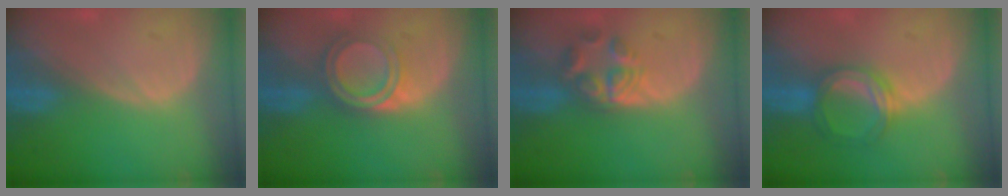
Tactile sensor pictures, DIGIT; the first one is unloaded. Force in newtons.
{"total": 5.3, "press": 4.9, "slide": 1.9}
{"total": 5.7, "press": 4.7, "slide": 3.2}
{"total": 5.1, "press": 5.0, "slide": 1.1}